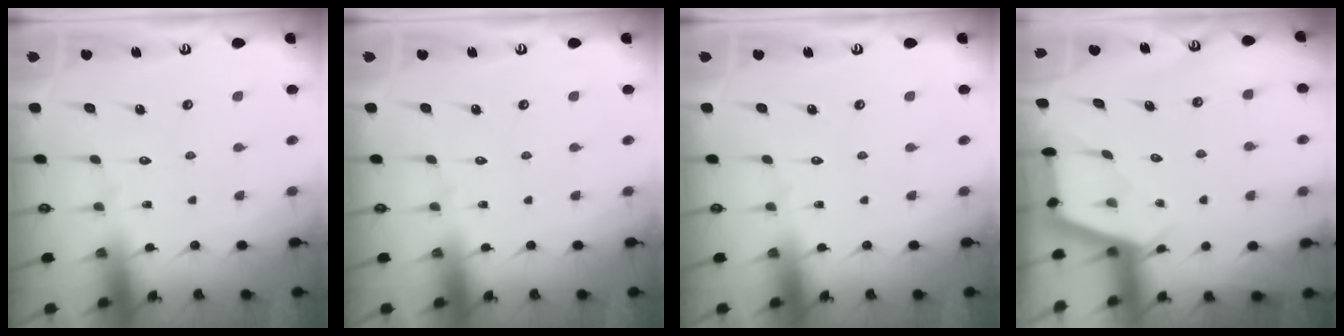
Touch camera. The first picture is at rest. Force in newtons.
{"total": 0.0}
{"total": 0.0}
{"total": 2.6, "press": 2.6, "slide": 0.3}